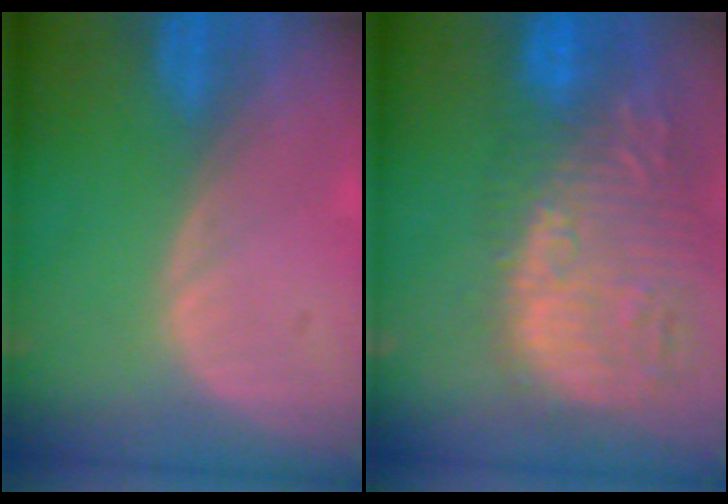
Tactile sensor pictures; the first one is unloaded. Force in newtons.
{"total": 15.5, "press": 13.1, "slide": 8.3}